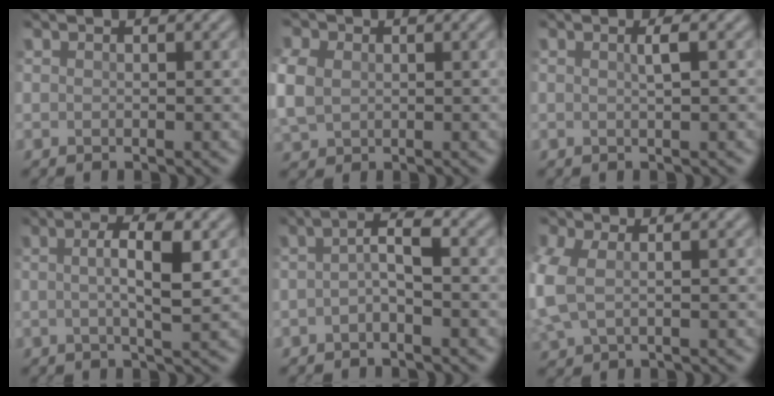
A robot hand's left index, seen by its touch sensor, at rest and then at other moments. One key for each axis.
{"total": 4.1, "fx": 0.3, "fy": 3.3, "fz": 2.4, "tx": -0.083, "ty": 0.005, "tz": 0.007}
{"total": 1.2, "fx": 0.0, "fy": 0.3, "fz": 1.2, "tx": -0.021, "ty": 0.002, "tz": -0.005}
{"total": 4.3, "fx": 0.3, "fy": 1.0, "fz": 4.2, "tx": -0.071, "ty": 0.004, "tz": 0.001}
{"total": 2.4, "fx": -0.8, "fy": 0.6, "fz": 2.2, "tx": -0.044, "ty": 0.009, "tz": -0.022}
{"total": 4.1, "fx": -0.3, "fy": 2.5, "fz": 3.3, "tx": -0.101, "ty": -0.004, "tz": -0.006}